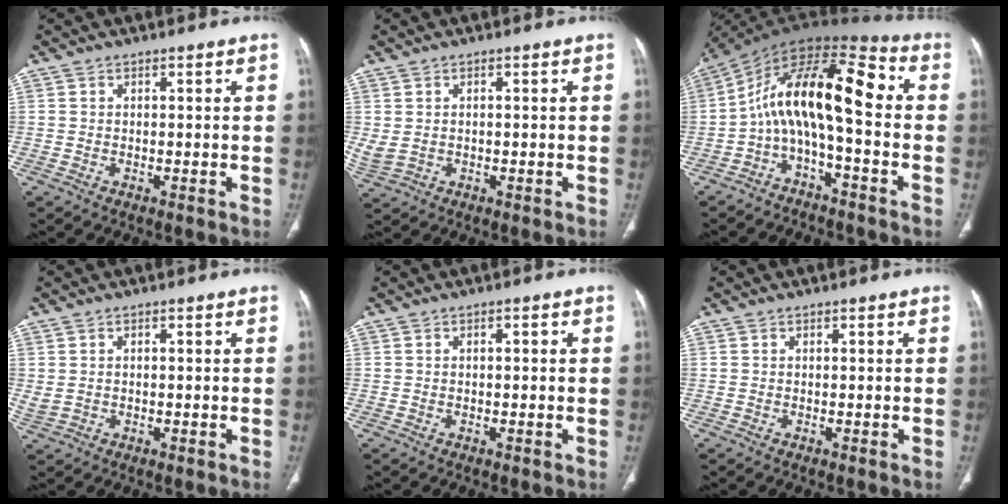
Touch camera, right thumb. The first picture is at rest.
{"total": 2.9, "force": [0.2, 2.1, 2.1], "torque": [-0.053, 0.003, 0.013]}
{"total": 14.2, "force": [-2.1, 5.4, 12.9], "torque": [-0.204, 0.095, -0.050]}
{"total": 2.4, "force": [0.2, 1.8, 1.5], "torque": [-0.034, 0.003, 0.012]}
{"total": 0.9, "force": [0.1, 0.3, 0.9], "torque": [-0.016, 0.002, 0.003]}
{"total": 0.0}